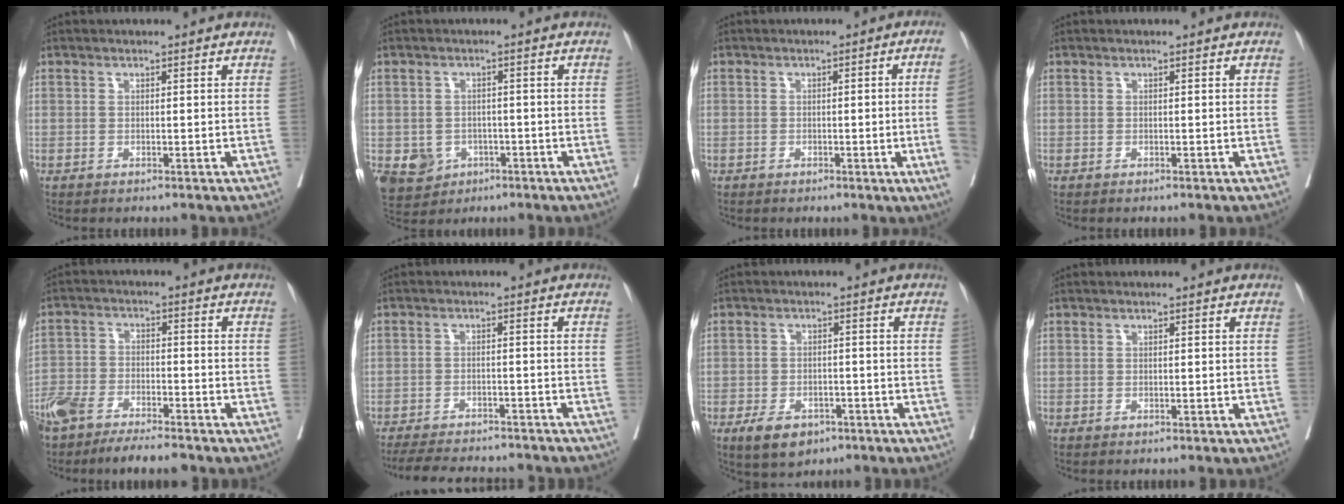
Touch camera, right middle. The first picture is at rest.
{"total": 6.5, "force": [-2.7, 5.5, 1.9], "torque": [-0.037, 0.002, -0.033]}
{"total": 7.0, "force": [-1.1, -1.7, 6.7], "torque": [-0.075, -0.010, -0.013]}
{"total": 0.0}
{"total": 11.5, "force": [-9.3, 2.9, 6.2], "torque": [-0.110, -0.011, -0.157]}
{"total": 15.3, "force": [-13.7, 3.3, 5.8], "torque": [-0.115, -0.014, -0.178]}
{"total": 6.0, "force": [-3.7, 3.4, 3.3], "torque": [-0.057, -0.002, -0.053]}
{"total": 0.0}